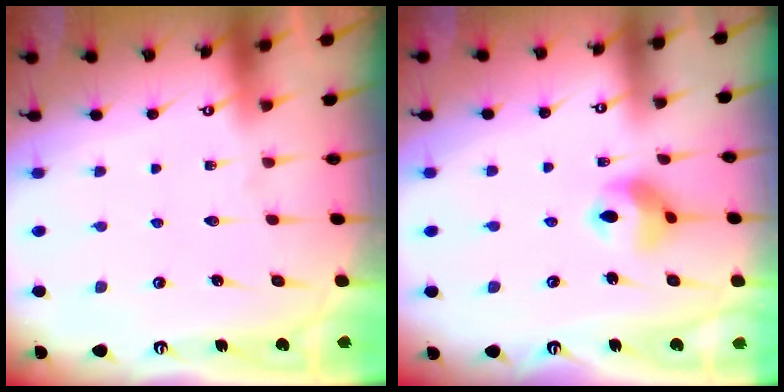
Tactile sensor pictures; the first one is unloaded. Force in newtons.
{"total": 9.6, "press": 9.4, "slide": 2.1}